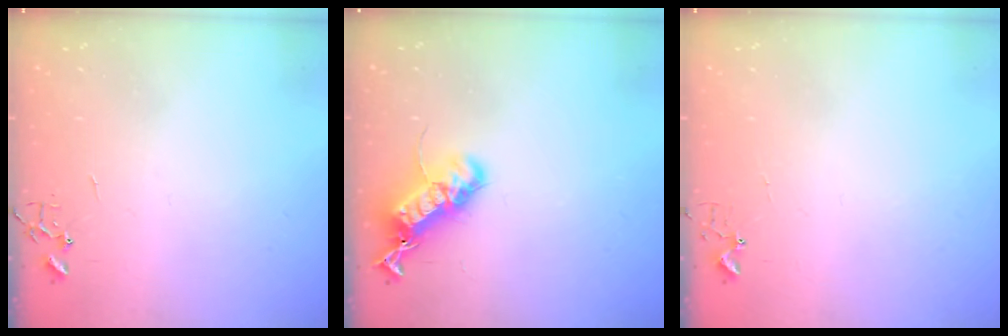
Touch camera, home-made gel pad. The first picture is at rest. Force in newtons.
{"total": 18.4, "press": 18.4, "slide": 0.6}
{"total": 2.7, "press": 2.7, "slide": 0.3}